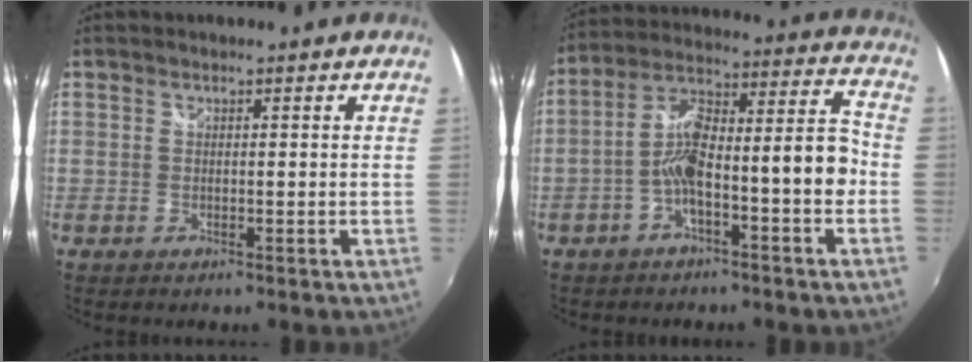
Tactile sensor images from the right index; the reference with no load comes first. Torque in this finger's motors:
{"motor_torque": [1.88, -0.26, 0.92, 0.21]}